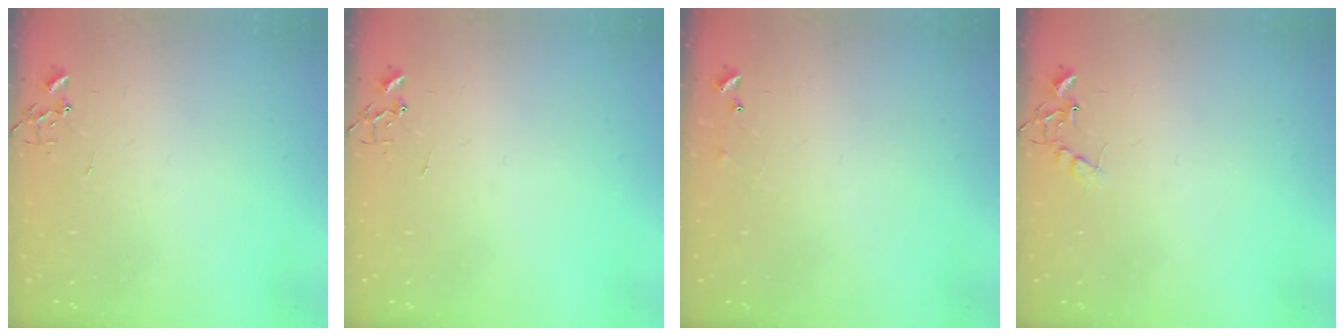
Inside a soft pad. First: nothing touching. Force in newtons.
{"total": 0.0}
{"total": 6.4, "press": 6.3, "slide": 0.5}
{"total": 6.8, "press": 6.8, "slide": 0.3}